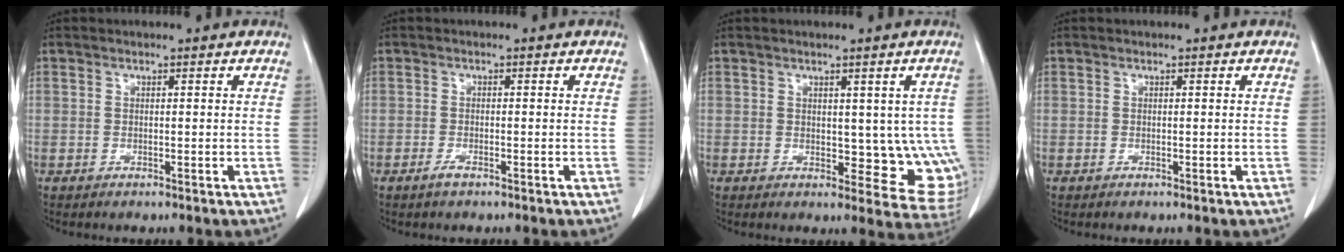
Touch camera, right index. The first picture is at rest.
{"total": 1.2, "force": [-0.9, 0.2, 0.8], "torque": [-0.019, -0.002, -0.015]}
{"total": 8.4, "force": [0.4, 4.6, 7.0], "torque": [-0.053, -0.006, 0.012]}
{"total": 0.0}